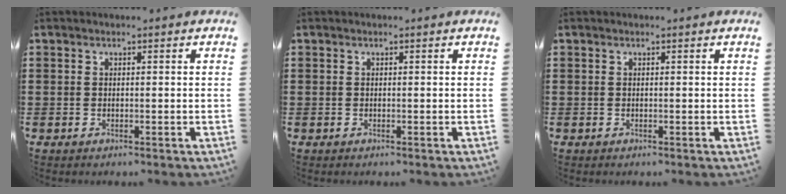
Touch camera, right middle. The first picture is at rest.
{"total": 0.0}
{"total": 0.0}